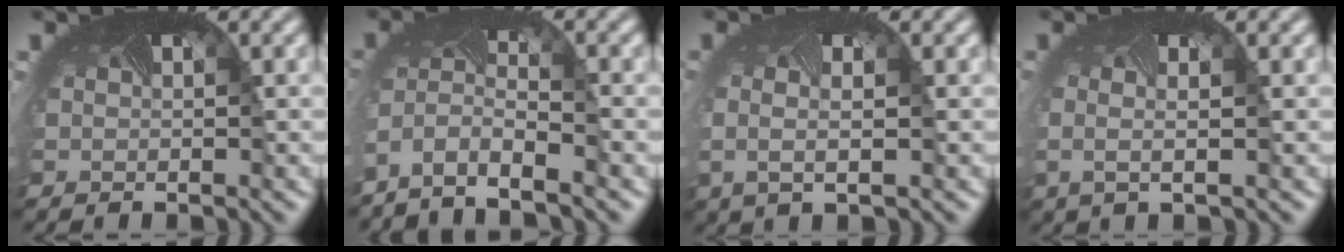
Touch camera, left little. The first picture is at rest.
{"total": 4.2, "force": [-3.7, 0.7, 2.0], "torque": [-0.066, -0.020, -0.068]}
{"total": 1.4, "force": [-0.1, 0.4, 1.3], "torque": [-0.045, -0.009, -0.002]}
{"total": 1.1, "force": [-0.3, 0.1, 1.1], "torque": [-0.036, -0.010, -0.003]}